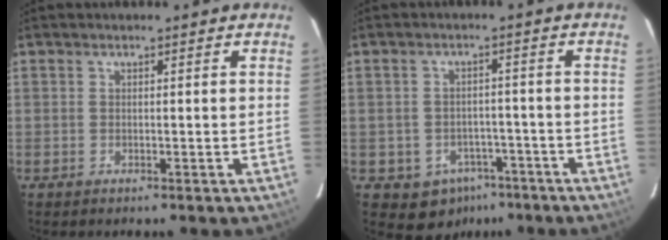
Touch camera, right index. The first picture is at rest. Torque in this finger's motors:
{"motor_torque": [0.87, -1.01, 0.07, 0.00]}